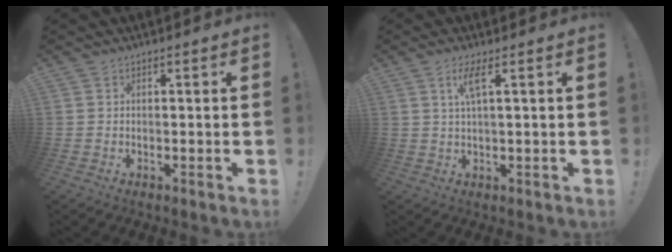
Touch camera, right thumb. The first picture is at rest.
{"total": 4.6, "force": [1.9, 0.3, 4.2], "torque": [-0.078, -0.001, 0.028]}